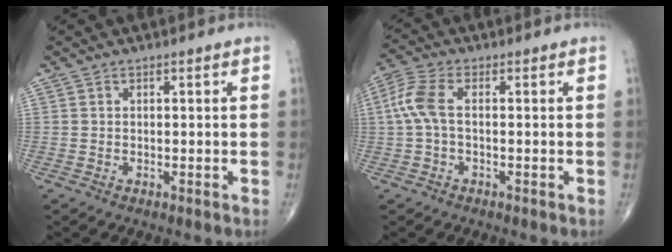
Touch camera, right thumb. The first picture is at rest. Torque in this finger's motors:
{"motor_torque": [-0.27, 0.42, 0.26, -0.26, 0.06]}